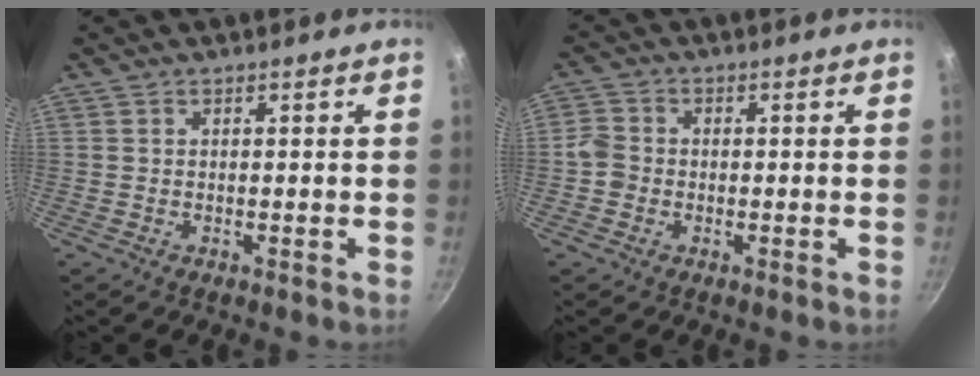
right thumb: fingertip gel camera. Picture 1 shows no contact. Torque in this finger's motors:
{"motor_torque": [-0.04, -0.02, -0.21, 0.39, 0.08]}